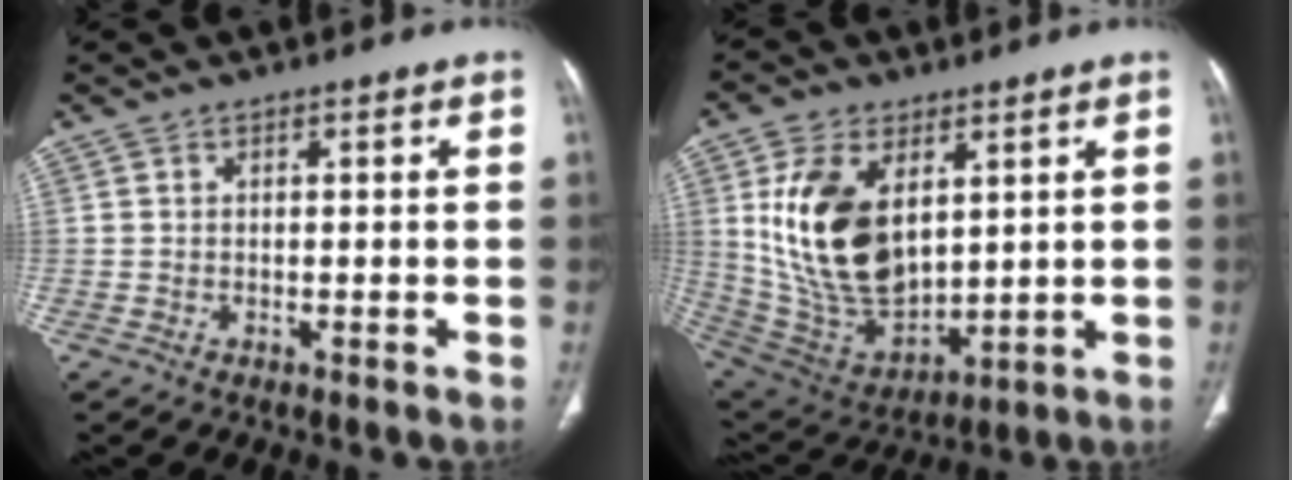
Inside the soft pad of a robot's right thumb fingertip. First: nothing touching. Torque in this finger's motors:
{"motor_torque": [-0.50, 2.45, 1.96, 0.37, 0.65]}